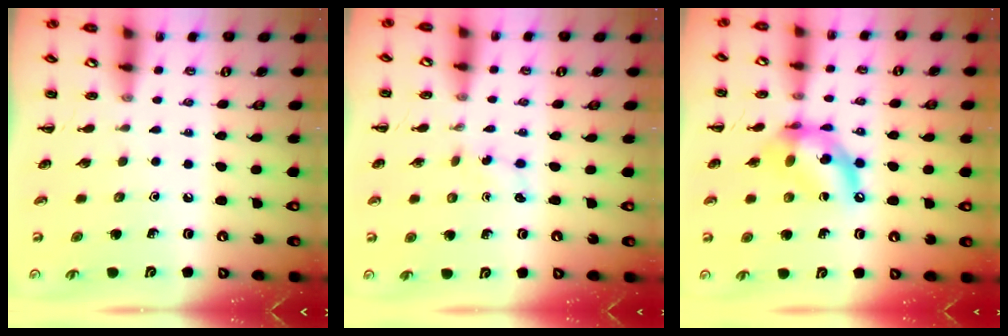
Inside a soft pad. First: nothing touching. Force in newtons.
{"total": 2.7, "press": 2.5, "slide": 0.9}
{"total": 12.9, "press": 12.5, "slide": 3.3}